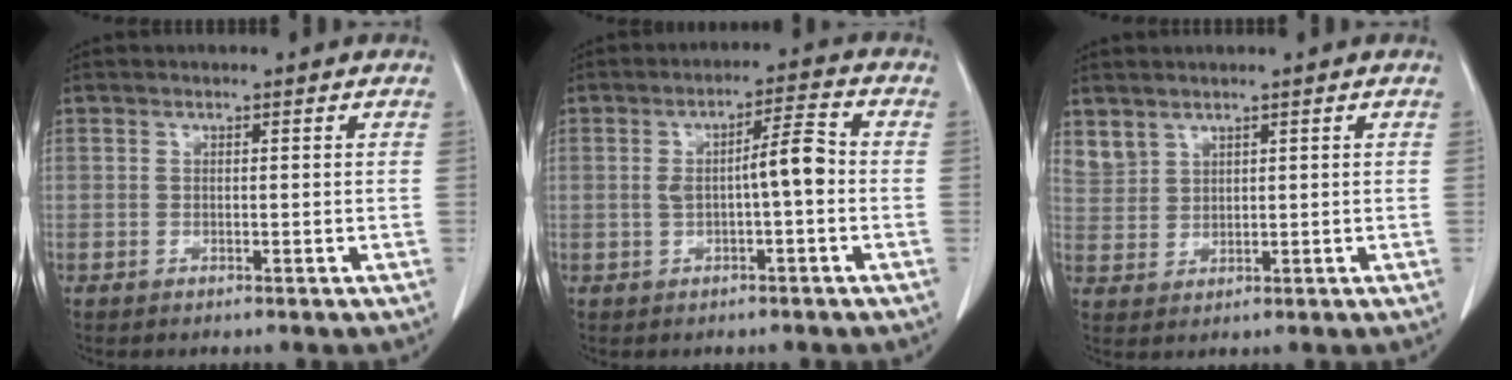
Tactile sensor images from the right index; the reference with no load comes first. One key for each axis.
{"total": 5.6, "fx": -0.3, "fy": 0.7, "fz": 5.5, "tx": -0.089, "ty": 0.020, "tz": -0.001}
{"total": 4.1, "fx": 3.4, "fy": 2.0, "fz": 0.8, "tx": -0.014, "ty": 0.009, "tz": 0.082}